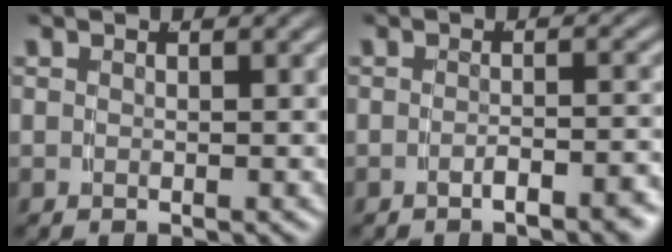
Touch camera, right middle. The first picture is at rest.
{"total": 2.3, "force": [-2.0, -0.2, 1.3], "torque": [-0.017, 0.006, -0.034]}